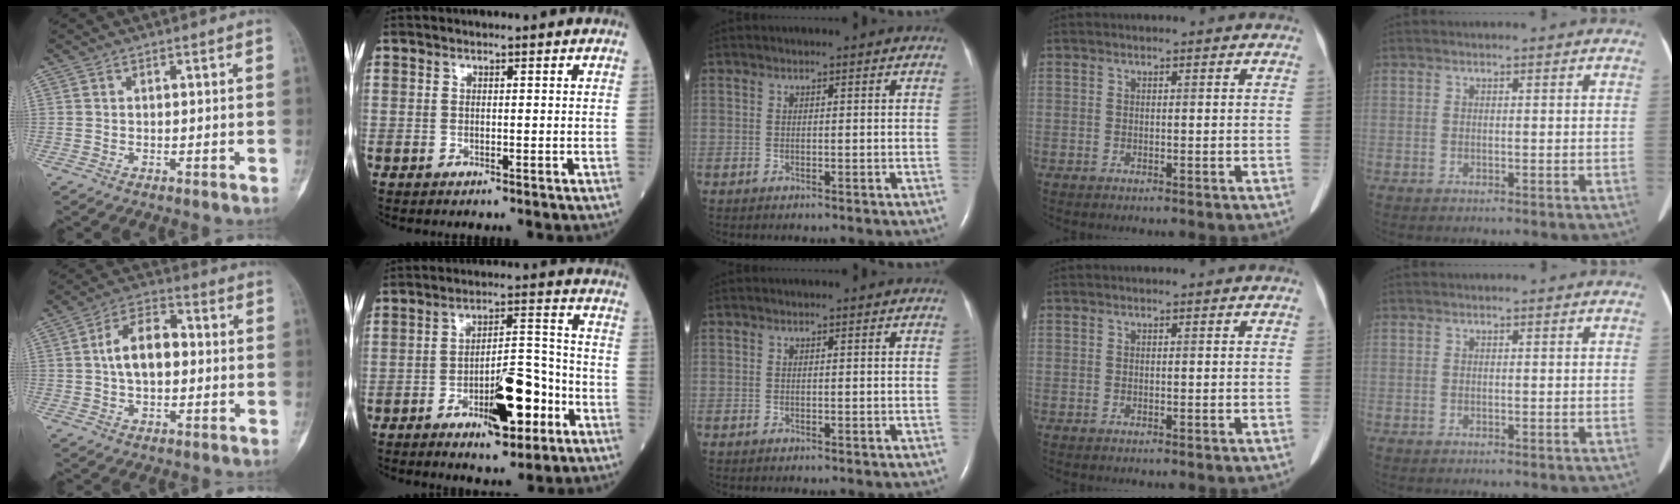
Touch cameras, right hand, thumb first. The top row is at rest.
{"thumb": {"total": 9.5, "force": [0.4, 5.6, 7.7], "torque": [-0.125, 0.023, 0.002]}, "index": {"total": 11.2, "force": [-4.9, 3.2, 9.5], "torque": [-0.150, 0.012, -0.072]}}